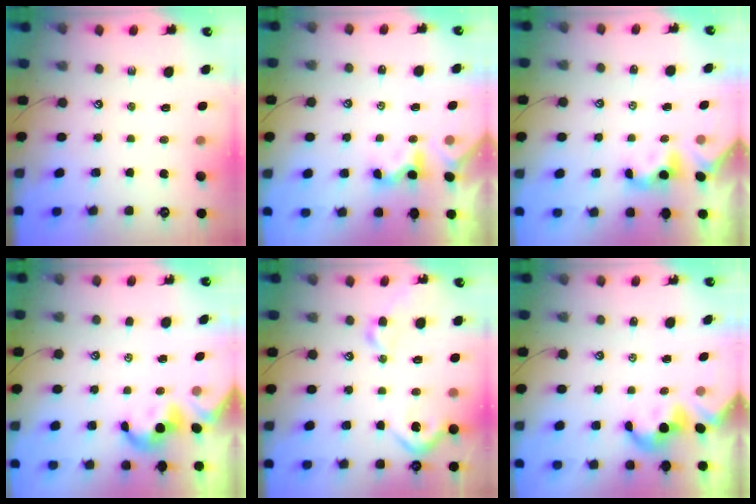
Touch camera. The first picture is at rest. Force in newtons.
{"total": 1.2, "press": 1.1, "slide": 0.5}
{"total": 0.7, "press": 0.6, "slide": 0.4}
{"total": 1.1, "press": 1.0, "slide": 0.5}
{"total": 7.6, "press": 7.5, "slide": 1.4}
{"total": 1.9, "press": 1.9, "slide": 0.2}